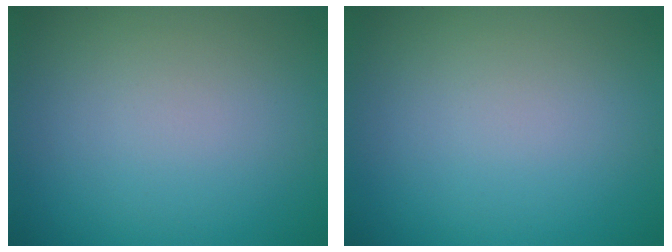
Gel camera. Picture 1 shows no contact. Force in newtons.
{"total": 0.0}